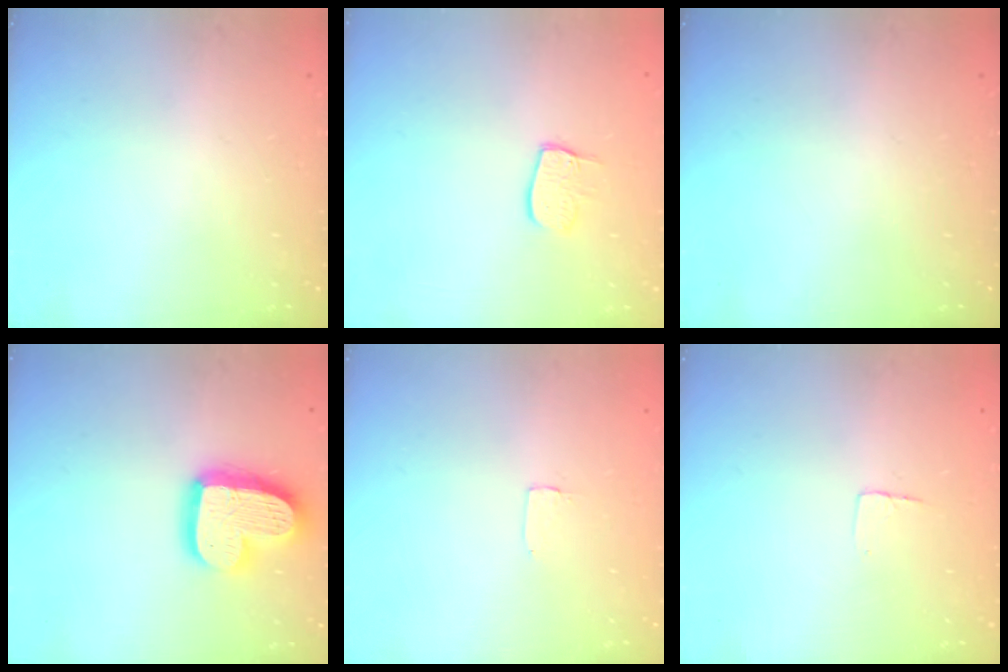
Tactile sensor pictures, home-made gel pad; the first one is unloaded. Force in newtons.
{"total": 7.5, "press": 7.5, "slide": 0.6}
{"total": 0.0}
{"total": 17.7, "press": 17.7, "slide": 1.1}
{"total": 1.7, "press": 1.7, "slide": 0.1}
{"total": 2.9, "press": 2.9, "slide": 0.2}